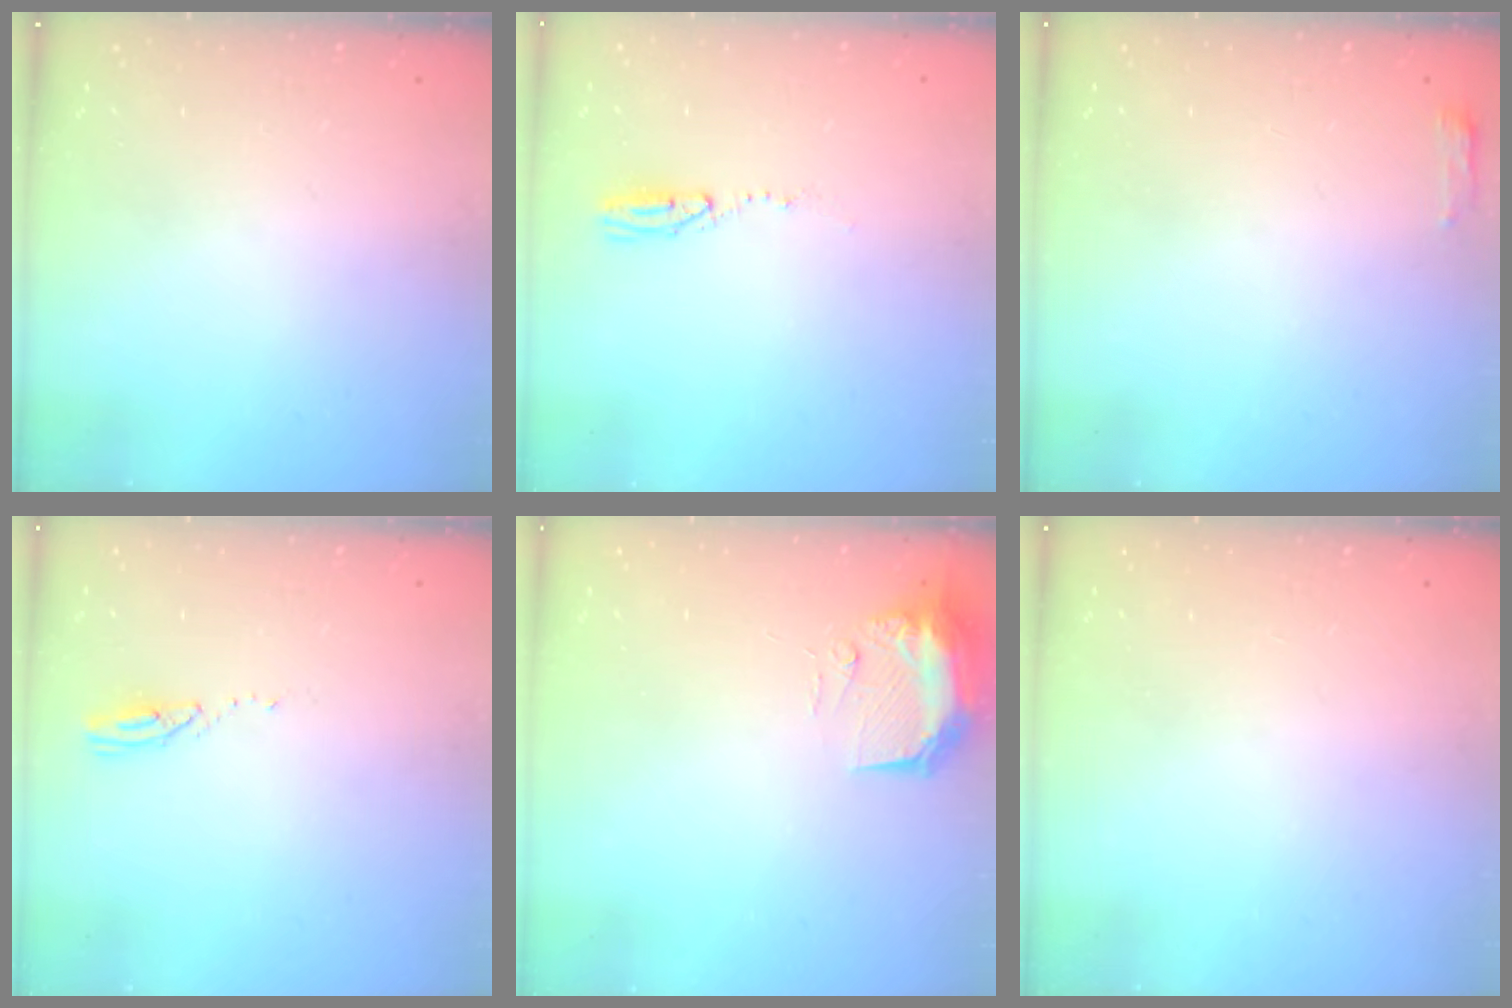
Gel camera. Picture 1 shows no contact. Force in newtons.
{"total": 3.9, "press": 3.2, "slide": 2.2}
{"total": 3.3, "press": 3.2, "slide": 0.9}
{"total": 3.4, "press": 3.4, "slide": 0.3}
{"total": 9.4, "press": 9.3, "slide": 0.9}
{"total": 0.0}